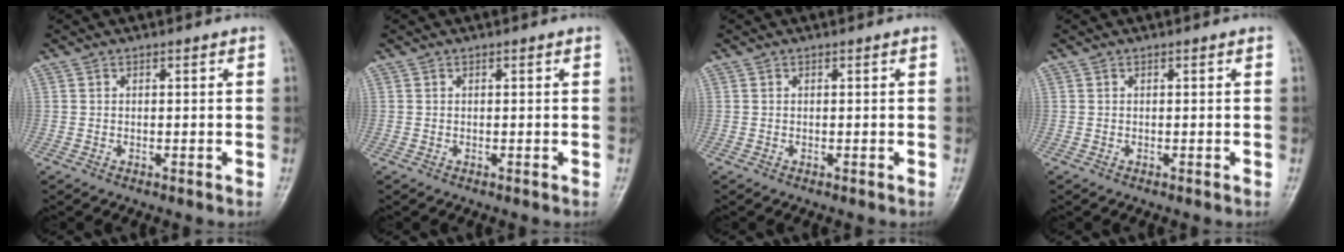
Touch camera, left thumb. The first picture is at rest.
{"total": 0.0}
{"total": 0.0}
{"total": 0.0}